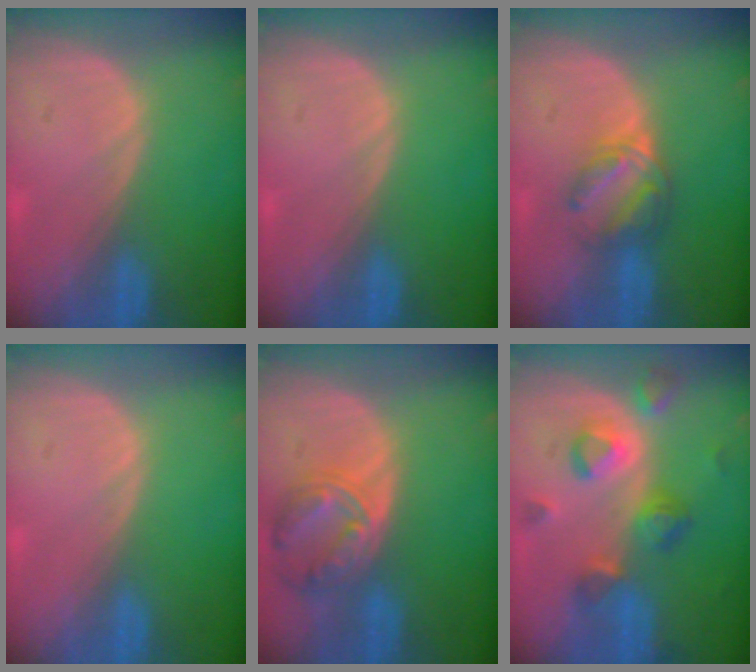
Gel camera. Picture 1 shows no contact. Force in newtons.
{"total": 0.0}
{"total": 6.2, "press": 5.3, "slide": 3.2}
{"total": 0.0}
{"total": 8.2, "press": 7.2, "slide": 4.0}
{"total": 7.6, "press": 7.5, "slide": 1.6}